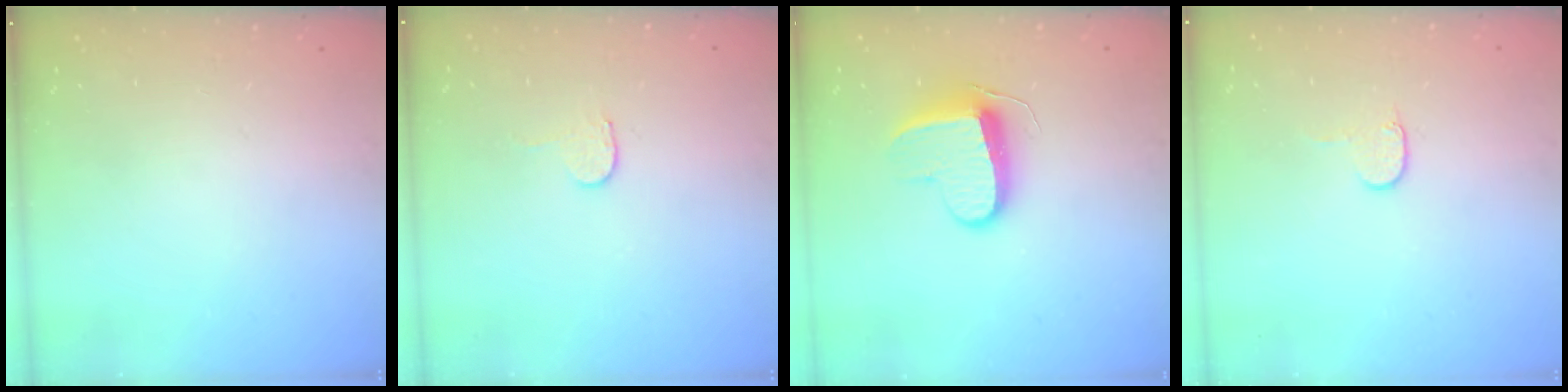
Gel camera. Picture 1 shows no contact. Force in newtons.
{"total": 2.3, "press": 2.3, "slide": 0.2}
{"total": 9.4, "press": 9.4, "slide": 0.5}
{"total": 4.0, "press": 4.0, "slide": 0.4}